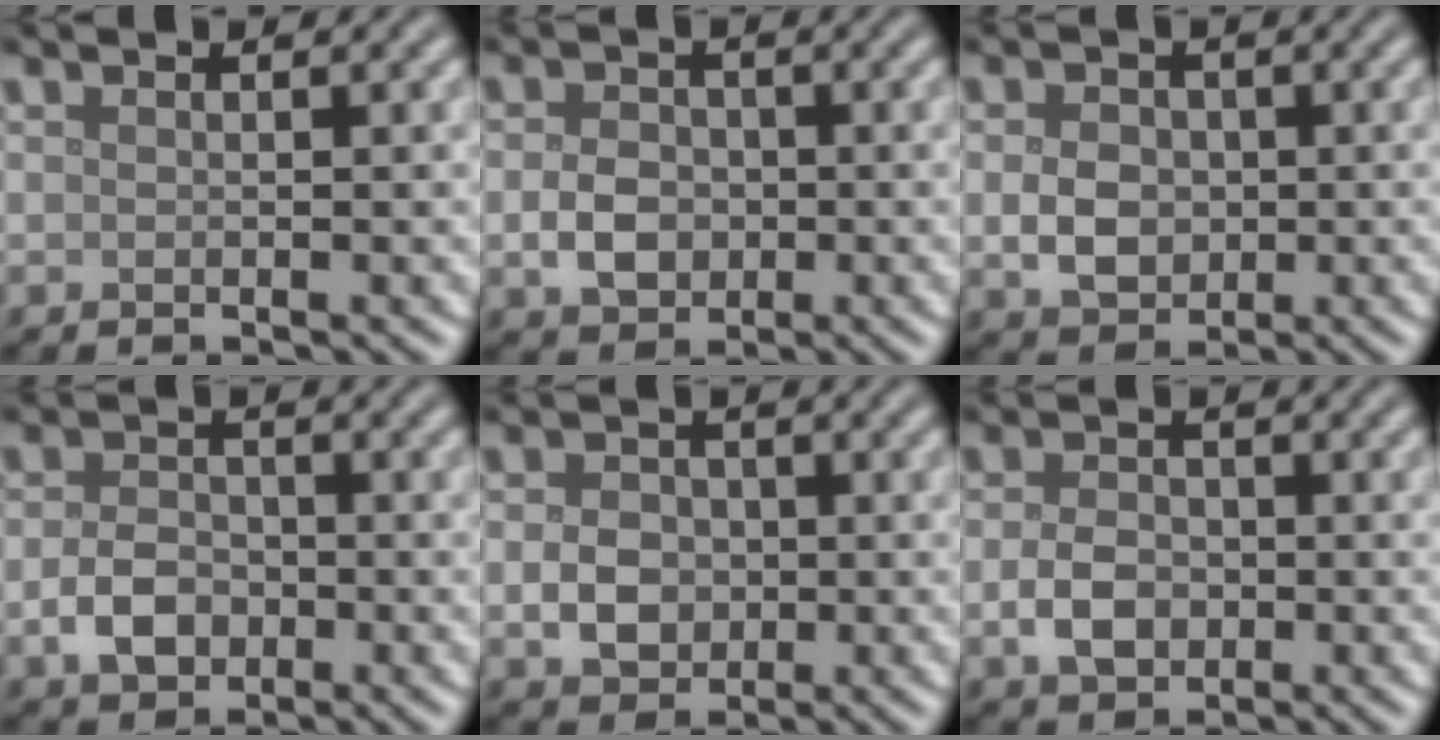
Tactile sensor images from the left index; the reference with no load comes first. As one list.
[{"total": 3.2, "force": [-0.6, 2.6, 1.9], "torque": [-0.035, -0.001, -0.016]}, {"total": 3.5, "force": [-0.2, 2.8, 2.0], "torque": [-0.038, -0.001, -0.008]}, {"total": 3.2, "force": [-1.1, 2.3, 1.9], "torque": [-0.034, 0.000, -0.025]}, {"total": 3.2, "force": [-0.4, 2.7, 1.8], "torque": [-0.032, 0.000, -0.012]}, {"total": 3.1, "force": [-0.7, 2.3, 2.0], "torque": [-0.039, -0.001, -0.018]}]